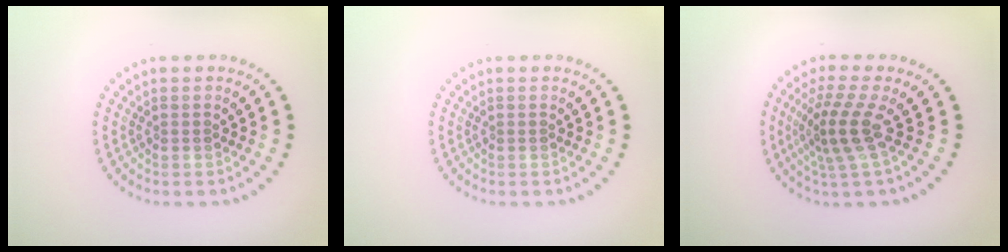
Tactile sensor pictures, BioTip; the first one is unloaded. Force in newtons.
{"total": 0.0}
{"total": 3.8, "press": 2.7, "slide": 2.6}